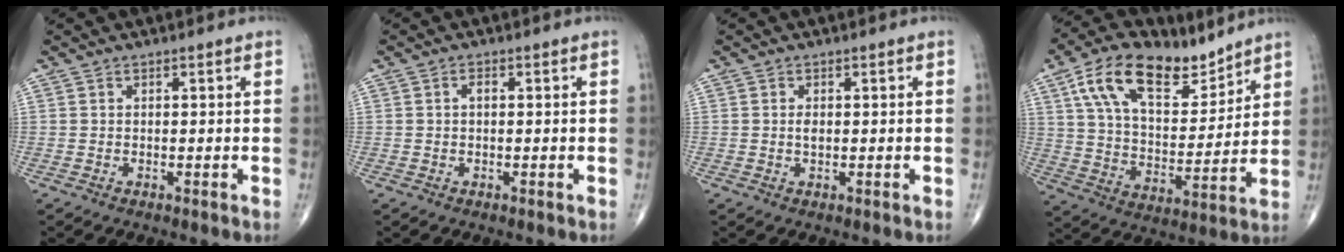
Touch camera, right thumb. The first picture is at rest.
{"total": 1.1, "force": [0.0, 0.6, 0.9], "torque": [-0.014, 0.002, -0.002]}
{"total": 1.2, "force": [0.0, 0.7, 1.0], "torque": [-0.018, -0.001, 0.000]}
{"total": 18.2, "force": [11.0, 9.1, 11.2], "torque": [-0.164, -0.044, 0.203]}